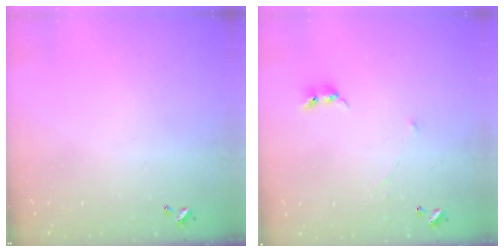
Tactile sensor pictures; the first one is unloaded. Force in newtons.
{"total": 1.5, "press": 1.4, "slide": 0.6}